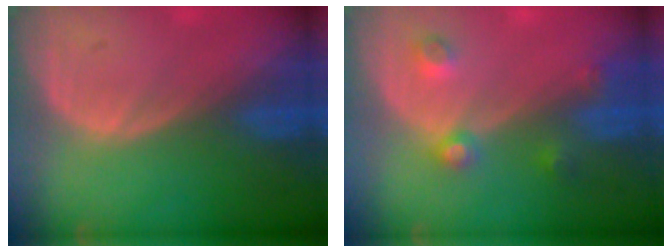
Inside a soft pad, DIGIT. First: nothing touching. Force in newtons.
{"total": 4.2, "press": 3.7, "slide": 1.9}